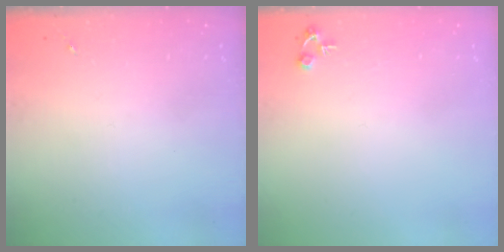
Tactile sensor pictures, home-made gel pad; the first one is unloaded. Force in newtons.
{"total": 4.7, "press": 4.7, "slide": 0.2}